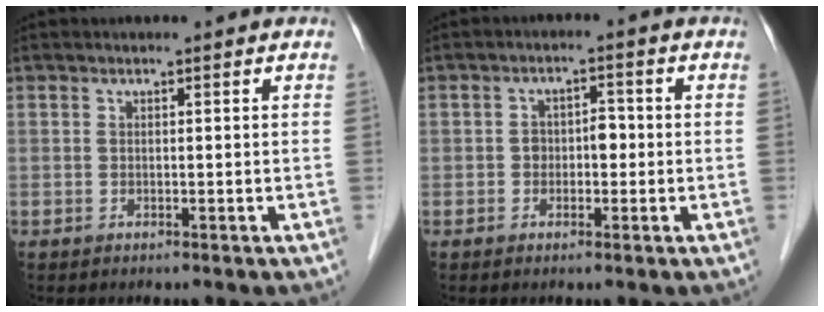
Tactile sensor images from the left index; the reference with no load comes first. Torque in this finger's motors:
{"motor_torque": [-0.01, 0.09, 0.01, 0.00]}